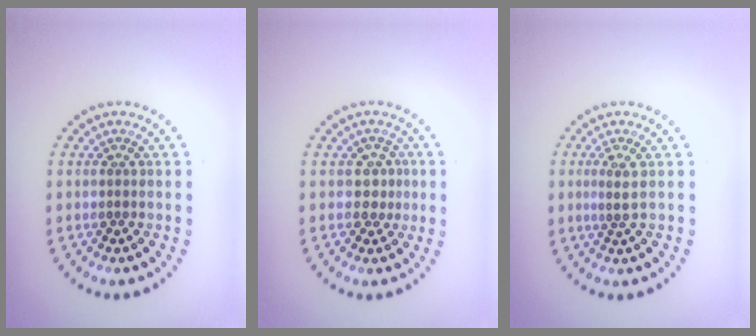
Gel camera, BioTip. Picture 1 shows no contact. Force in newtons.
{"total": 1.8, "press": 1.5, "slide": 0.9}
{"total": 1.6, "press": 1.2, "slide": 1.0}